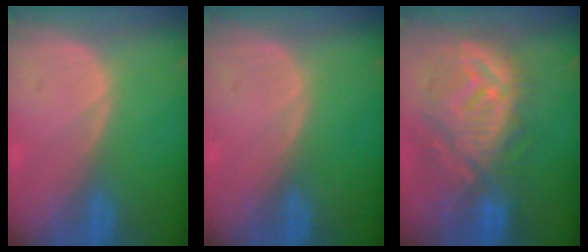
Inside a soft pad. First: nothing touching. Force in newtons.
{"total": 0.0}
{"total": 11.9, "press": 10.9, "slide": 4.9}